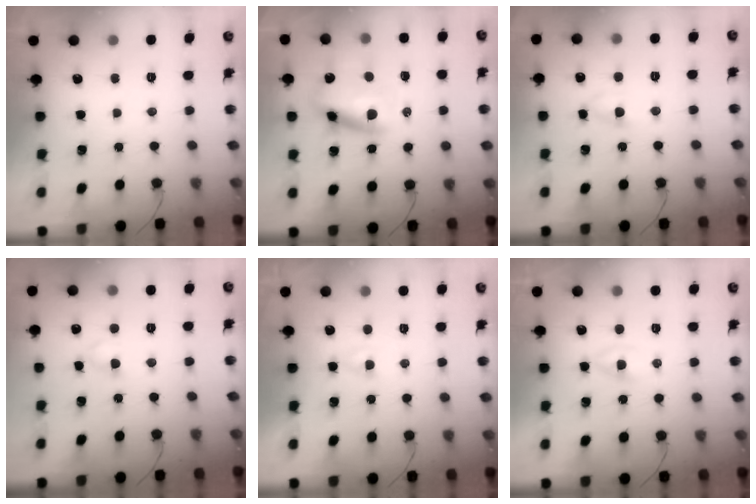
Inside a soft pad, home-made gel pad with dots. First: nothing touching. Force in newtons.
{"total": 8.9, "press": 8.5, "slide": 2.5}
{"total": 4.3, "press": 4.2, "slide": 1.3}
{"total": 2.4, "press": 2.1, "slide": 1.1}
{"total": 0.9, "press": 0.7, "slide": 0.6}
{"total": 1.1, "press": 0.8, "slide": 0.7}